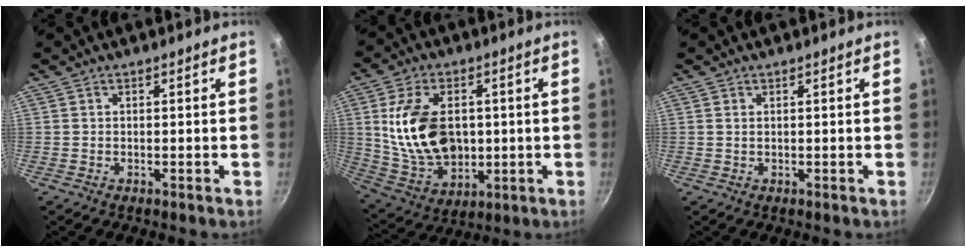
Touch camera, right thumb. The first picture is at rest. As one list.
[{"total": 17.5, "force": [1.4, 11.8, 12.8], "torque": [-0.215, -0.008, 0.042]}, {"total": 0.6, "force": [0.2, 0.4, 0.4], "torque": [-0.007, 0.001, 0.004]}]